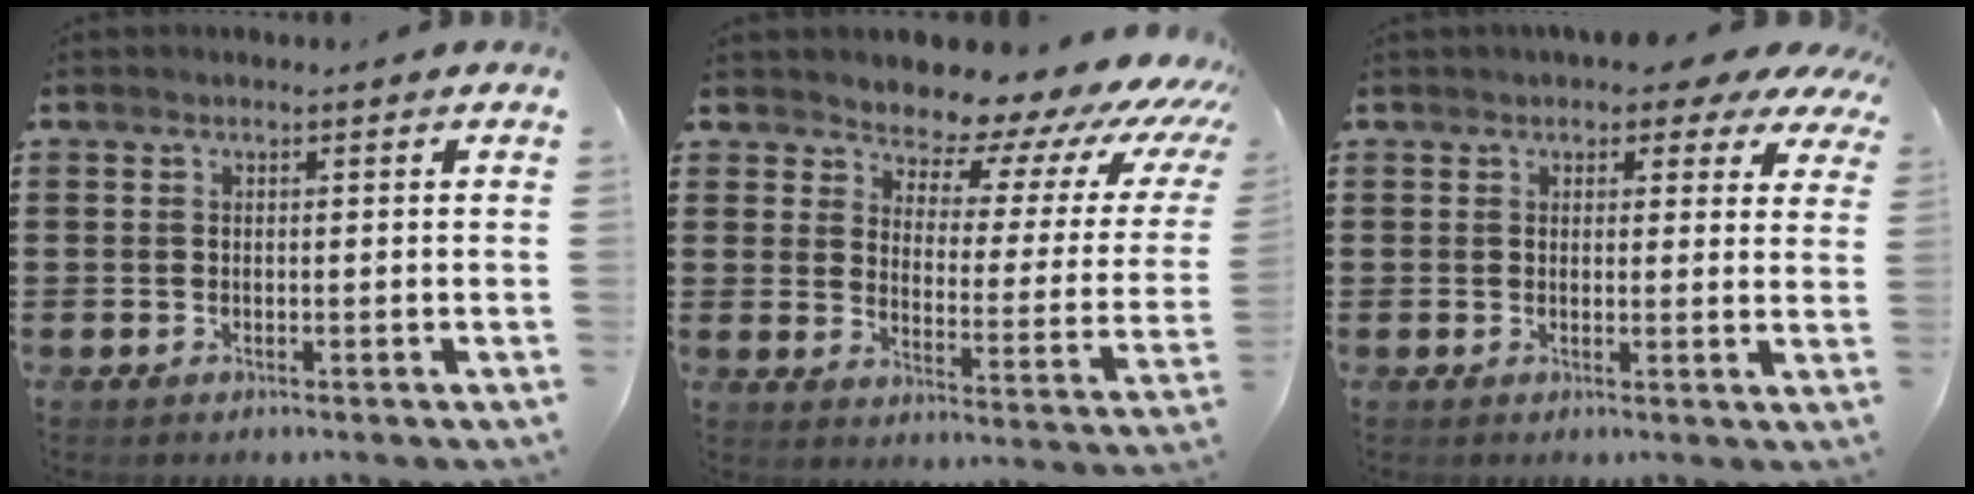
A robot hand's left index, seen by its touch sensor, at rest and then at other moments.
{"total": 8.0, "force": [7.4, 1.7, 2.5], "torque": [-0.054, -0.067, 0.119]}
{"total": 3.1, "force": [2.3, 1.8, 1.0], "torque": [-0.017, -0.004, 0.037]}